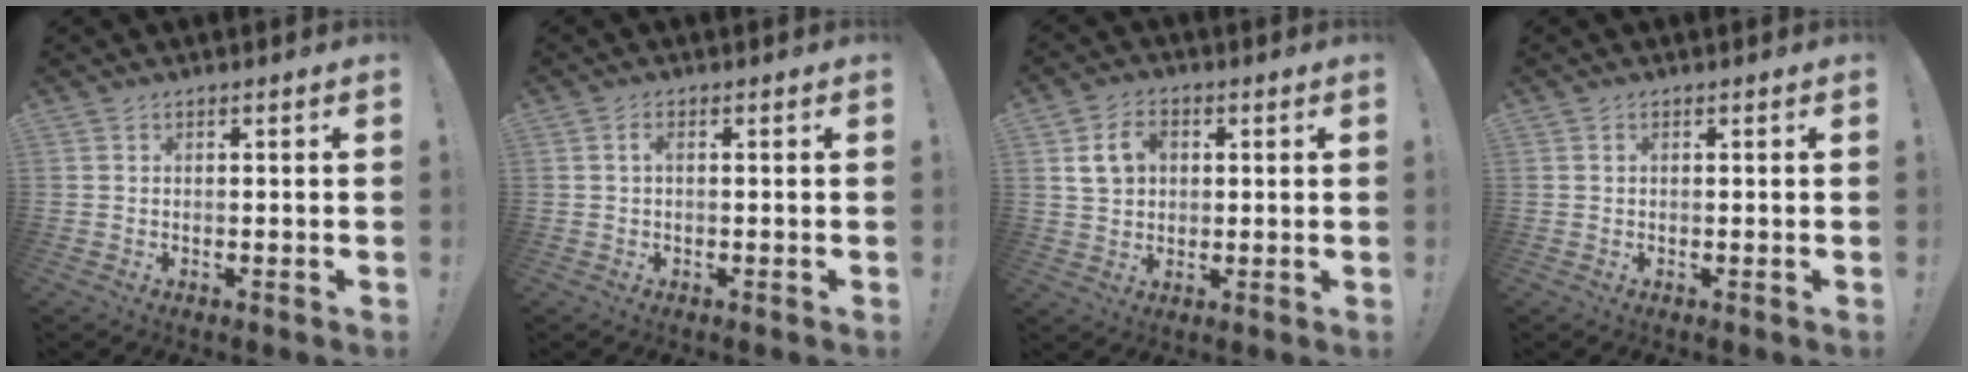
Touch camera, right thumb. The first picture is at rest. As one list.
[{"total": 1.4, "force": [-0.1, 0.4, 1.3], "torque": [-0.031, 0.007, -0.002]}, {"total": 8.2, "force": [2.5, 6.5, 4.4], "torque": [-0.076, 0.010, 0.052]}, {"total": 0.0}]